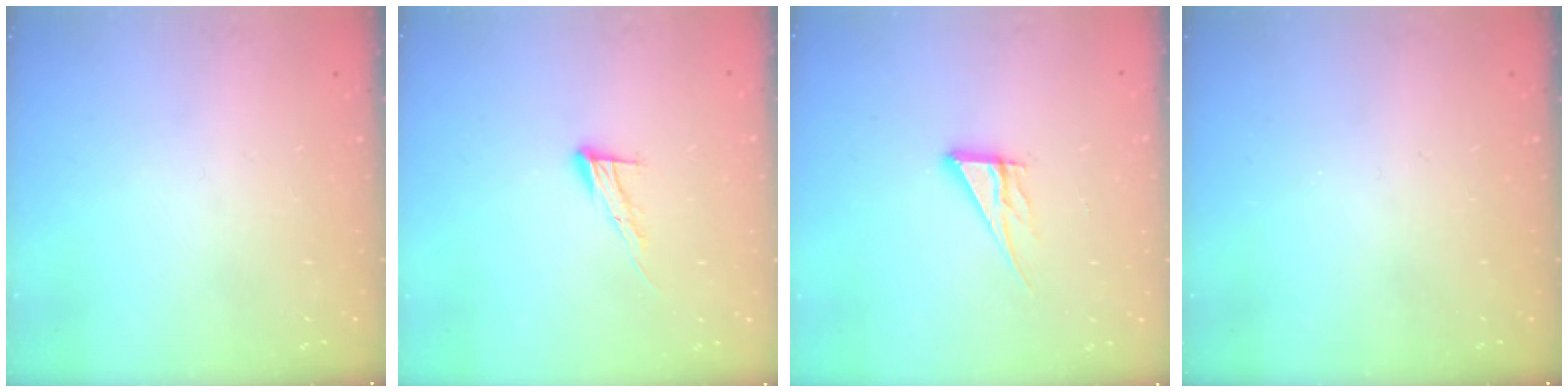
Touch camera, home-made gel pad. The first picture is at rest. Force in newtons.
{"total": 8.8, "press": 8.7, "slide": 0.2}
{"total": 7.1, "press": 7.1, "slide": 0.2}
{"total": 0.0}